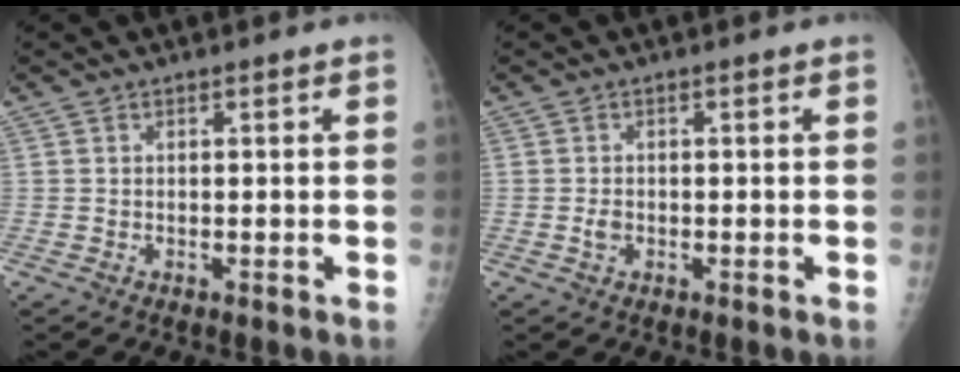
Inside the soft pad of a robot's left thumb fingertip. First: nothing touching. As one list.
[{"total": 1.6, "force": [-0.5, 1.1, 1.0], "torque": [-0.014, 0.005, -0.008]}]